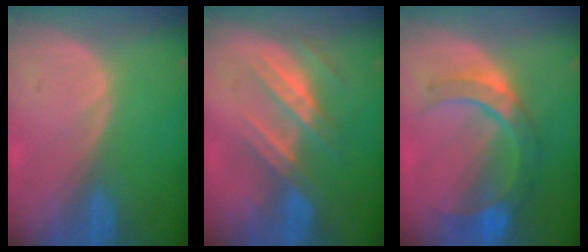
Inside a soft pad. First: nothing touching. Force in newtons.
{"total": 7.2, "press": 6.7, "slide": 2.7}
{"total": 7.7, "press": 7.6, "slide": 1.2}